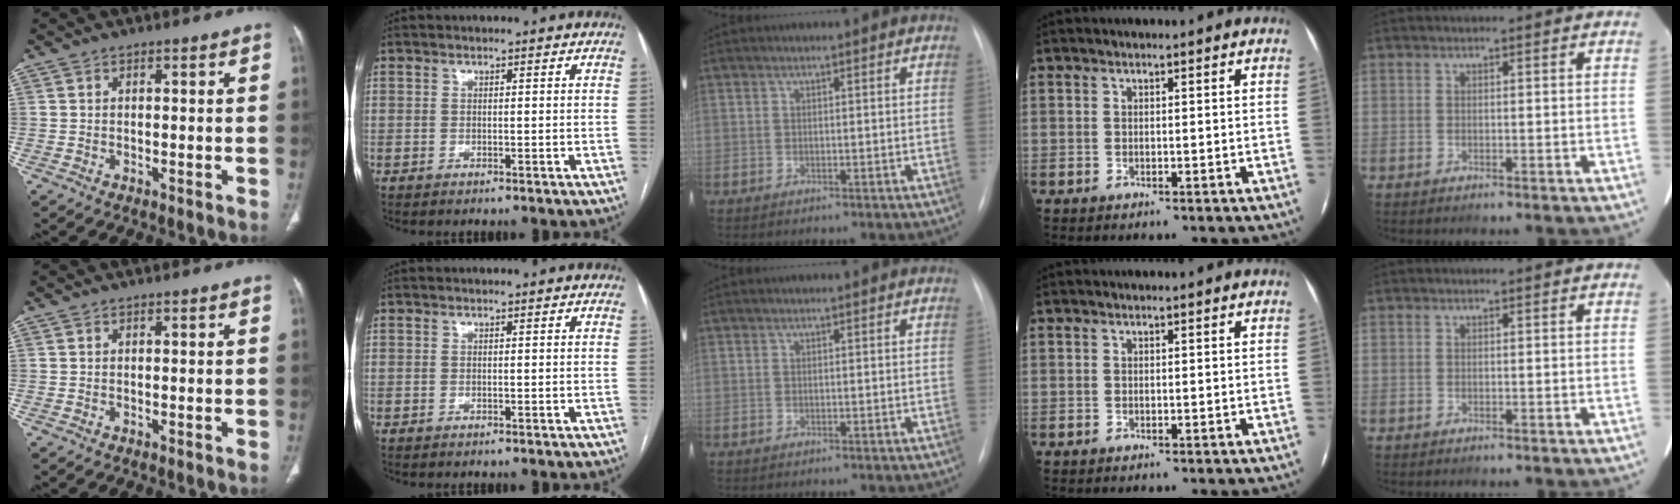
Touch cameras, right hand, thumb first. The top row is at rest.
{}